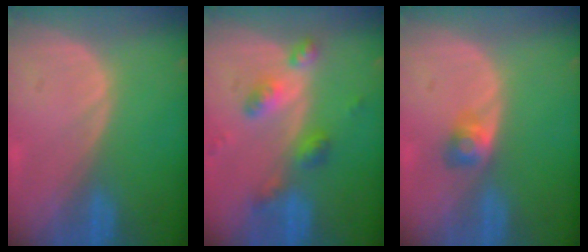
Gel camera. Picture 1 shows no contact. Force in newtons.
{"total": 6.2, "press": 5.4, "slide": 3.0}
{"total": 2.6, "press": 2.4, "slide": 0.9}